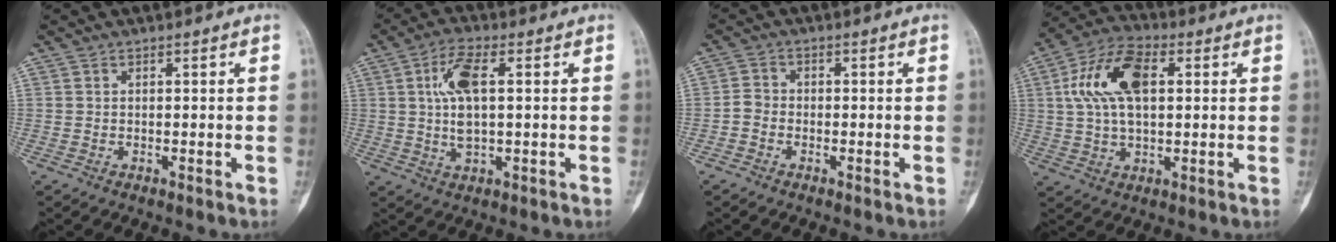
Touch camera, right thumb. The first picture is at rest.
{"total": 8.3, "force": [1.5, 3.0, 7.6], "torque": [-0.155, 0.005, 0.028]}
{"total": 2.5, "force": [-1.0, 2.0, 1.1], "torque": [-0.015, 0.009, -0.028]}
{"total": 13.3, "force": [2.9, 7.2, 10.8], "torque": [-0.212, 0.018, 0.050]}